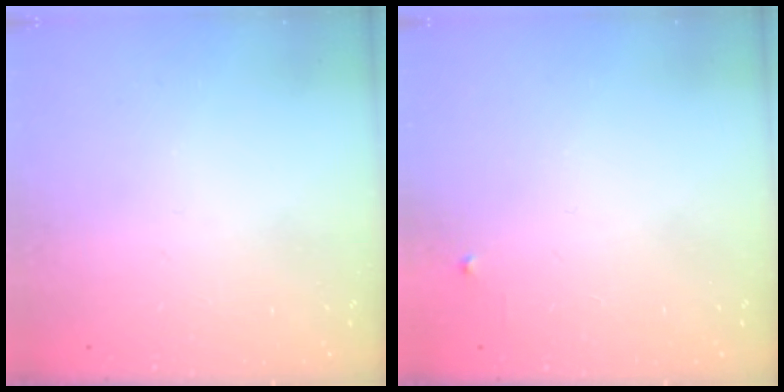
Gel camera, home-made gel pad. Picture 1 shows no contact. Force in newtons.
{"total": 2.4, "press": 2.3, "slide": 0.4}